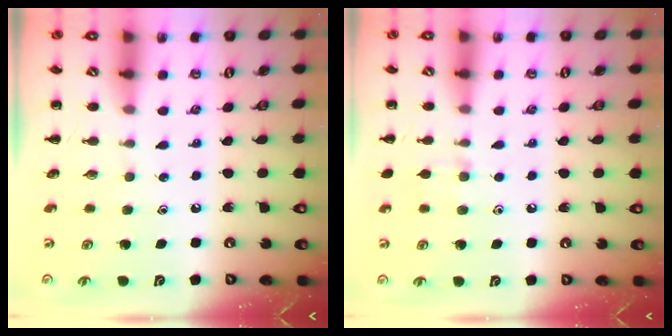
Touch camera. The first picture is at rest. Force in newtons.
{"total": 6.1, "press": 5.6, "slide": 2.4}